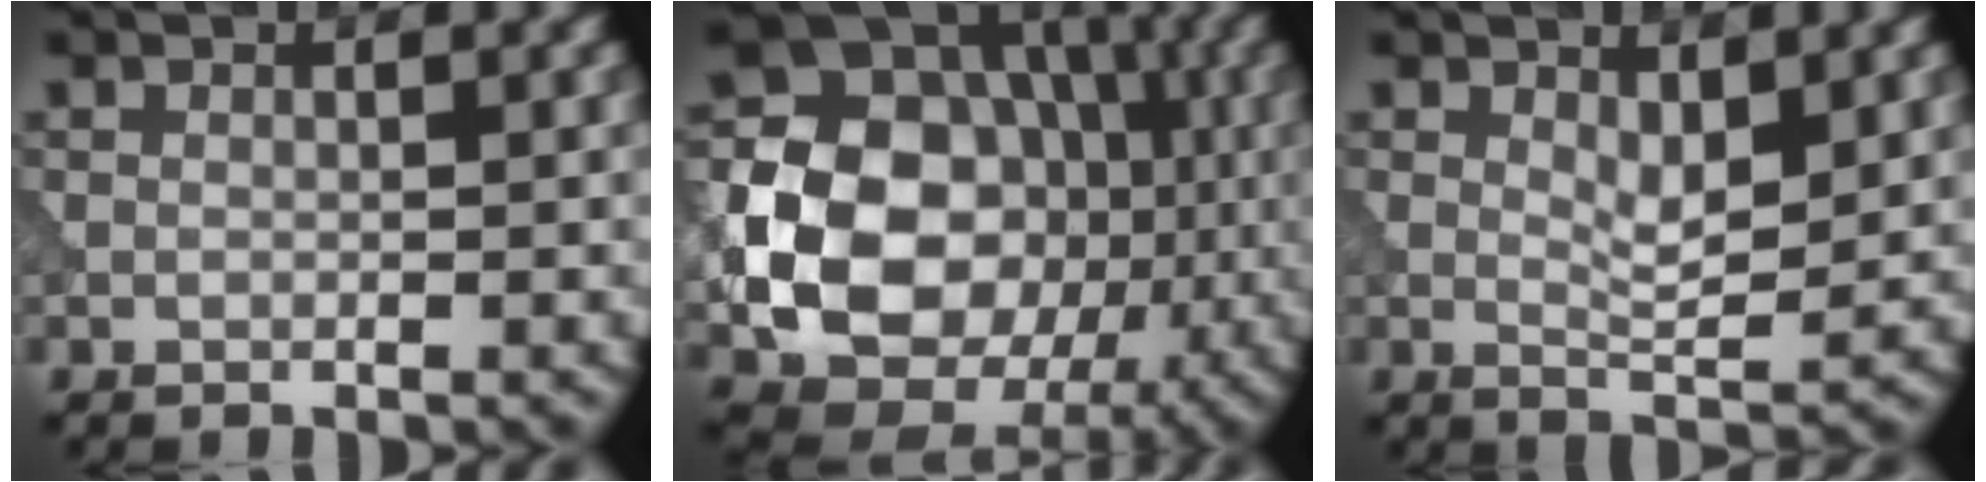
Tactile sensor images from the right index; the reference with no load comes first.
{"total": 14.8, "force": [-1.9, 11.9, 8.6], "torque": [-0.157, -0.013, -0.047]}
{"total": 2.7, "force": [0.9, 0.9, 2.4], "torque": [-0.045, -0.008, 0.018]}